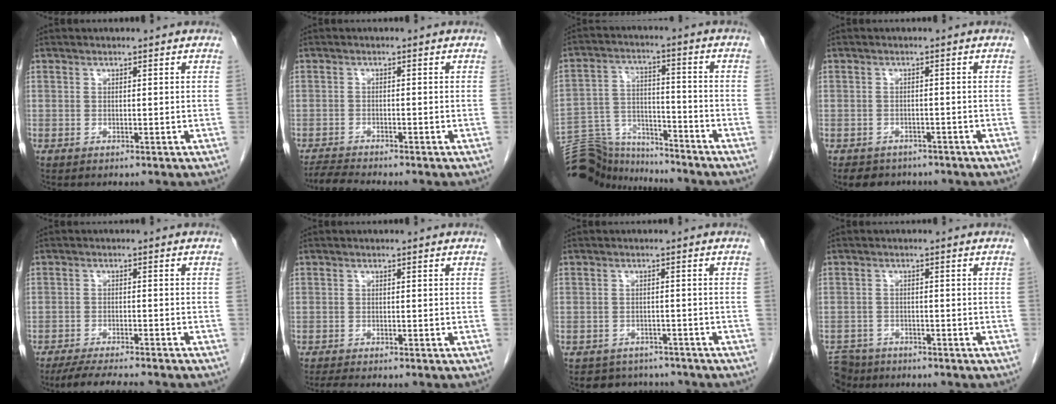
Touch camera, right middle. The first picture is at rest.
{"total": 3.3, "force": [-3.1, -0.7, 0.7], "torque": [-0.015, -0.017, -0.057]}
{"total": 11.5, "force": [-11.4, 1.4, 0.1], "torque": [-0.010, 0.033, -0.202]}
{"total": 4.4, "force": [-3.6, 2.6, 0.6], "torque": [-0.008, 0.005, -0.048]}
{"total": 9.1, "force": [-7.9, 0.7, 4.4], "torque": [-0.065, -0.018, -0.119]}
{"total": 2.9, "force": [-2.6, 0.2, 1.4], "torque": [-0.023, -0.008, -0.040]}
{"total": 5.4, "force": [-4.8, 2.5, 0.0], "torque": [0.008, 0.015, -0.060]}
{"total": 5.4, "force": [-4.7, 2.6, 0.1], "torque": [-0.004, -0.002, -0.081]}